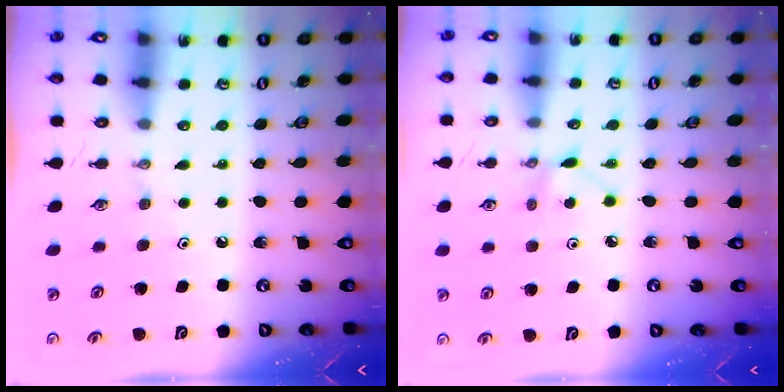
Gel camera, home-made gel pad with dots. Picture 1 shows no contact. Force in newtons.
{"total": 2.8, "press": 2.8, "slide": 0.3}